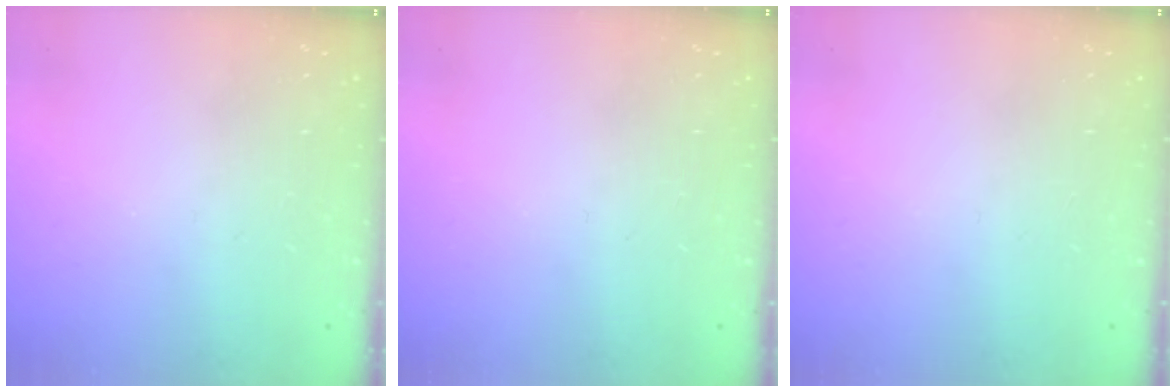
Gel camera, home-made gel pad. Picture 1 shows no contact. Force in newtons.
{"total": 0.0}
{"total": 0.0}